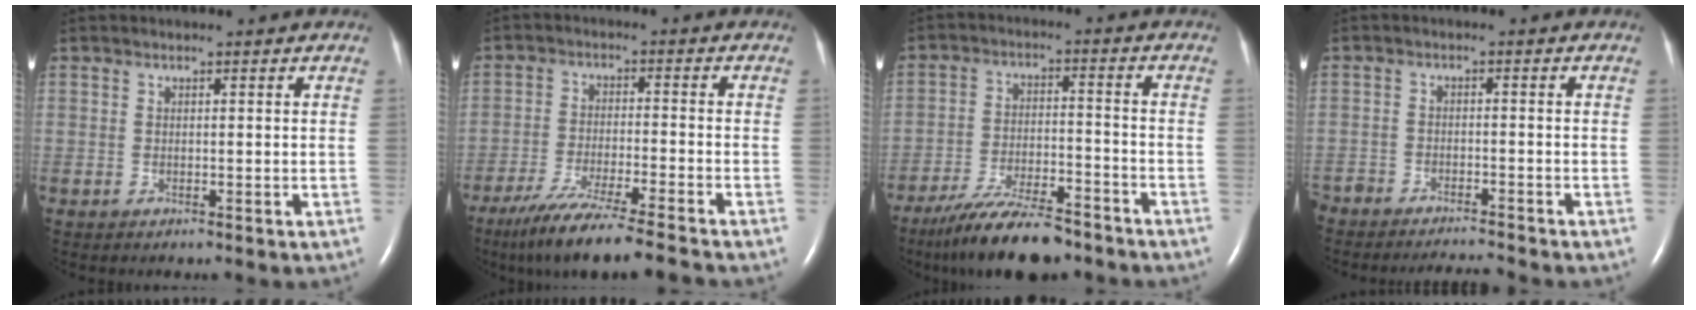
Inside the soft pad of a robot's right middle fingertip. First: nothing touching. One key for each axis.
{"total": 11.6, "fx": -9.8, "fy": -1.1, "fz": 6.3, "tx": -0.098, "ty": -0.038, "tz": -0.162}
{"total": 12.7, "fx": -10.6, "fy": 2.4, "fz": 6.7, "tx": -0.117, "ty": -0.016, "tz": -0.177}
{"total": 6.6, "fx": -6.5, "fy": 0.4, "fz": 1.3, "tx": -0.017, "ty": -0.006, "tz": -0.105}